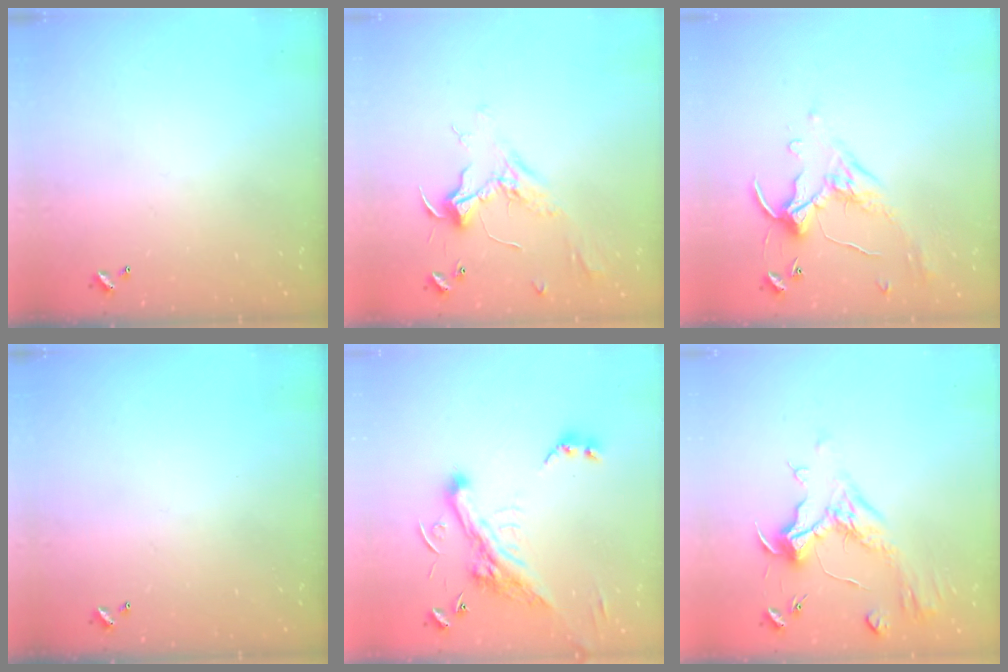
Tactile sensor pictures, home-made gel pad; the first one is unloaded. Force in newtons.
{"total": 2.3, "press": 2.2, "slide": 0.6}
{"total": 1.2, "press": 0.6, "slide": 1.0}
{"total": 0.0}
{"total": 7.4, "press": 7.2, "slide": 1.9}
{"total": 1.1, "press": 0.2, "slide": 1.1}